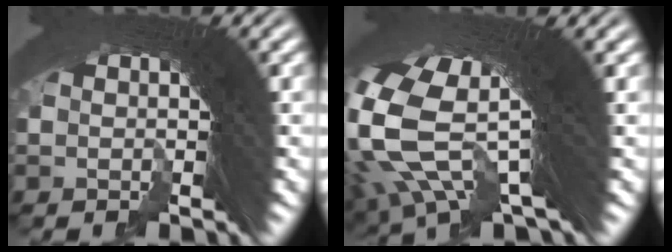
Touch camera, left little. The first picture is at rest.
{"total": 11.8, "force": [3.1, 5.9, 9.7], "torque": [-0.212, -0.002, 0.051]}